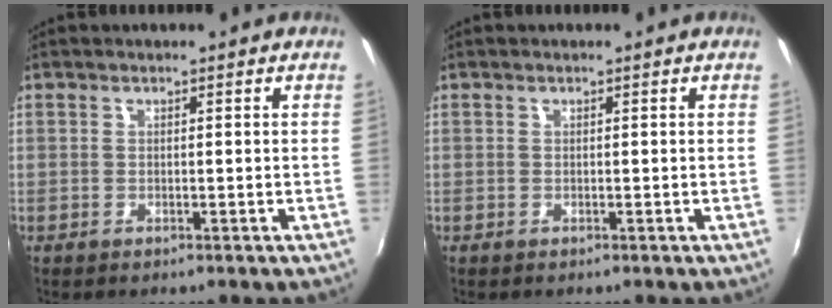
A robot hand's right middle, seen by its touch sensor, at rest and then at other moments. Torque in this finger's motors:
{"motor_torque": [0.00, 0.00, 0.00, 0.00]}